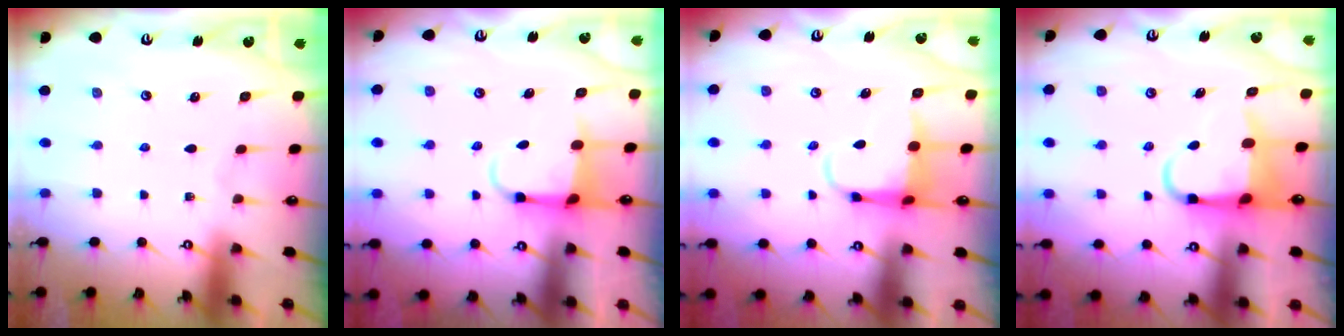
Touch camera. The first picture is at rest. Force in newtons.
{"total": 3.7, "press": 3.6, "slide": 0.9}
{"total": 5.3, "press": 5.1, "slide": 1.3}
{"total": 5.4, "press": 5.4, "slide": 0.8}